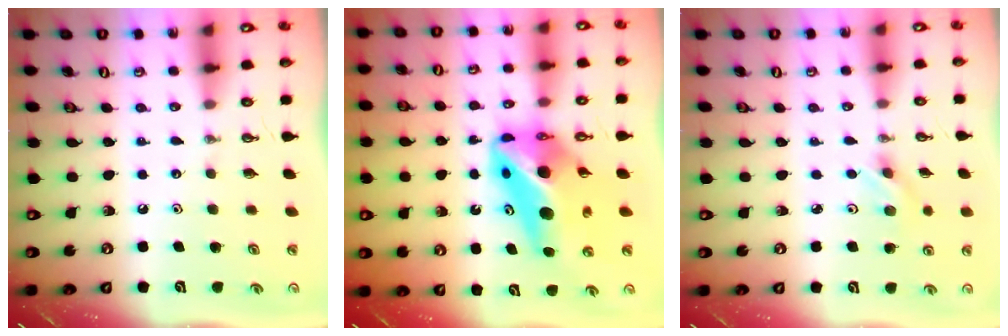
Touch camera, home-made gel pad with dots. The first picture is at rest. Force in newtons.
{"total": 15.8, "press": 15.7, "slide": 1.1}
{"total": 3.6, "press": 3.3, "slide": 1.3}